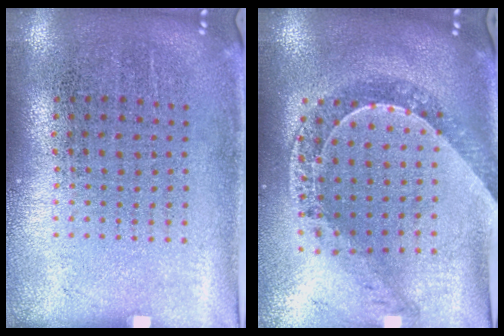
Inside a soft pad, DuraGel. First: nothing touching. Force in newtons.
{"total": 1.1, "press": 1.1, "slide": 0.2}